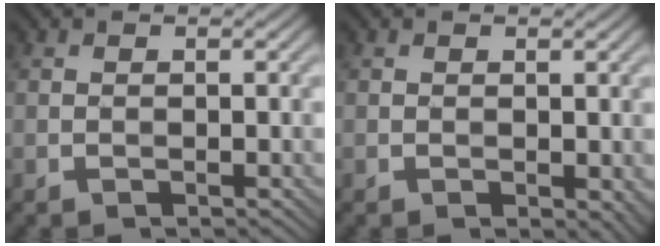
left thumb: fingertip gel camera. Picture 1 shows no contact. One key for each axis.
{"total": 1.3, "fx": 0.1, "fy": 0.8, "fz": 1.0, "tx": -0.014, "ty": -0.003, "tz": 0.004}